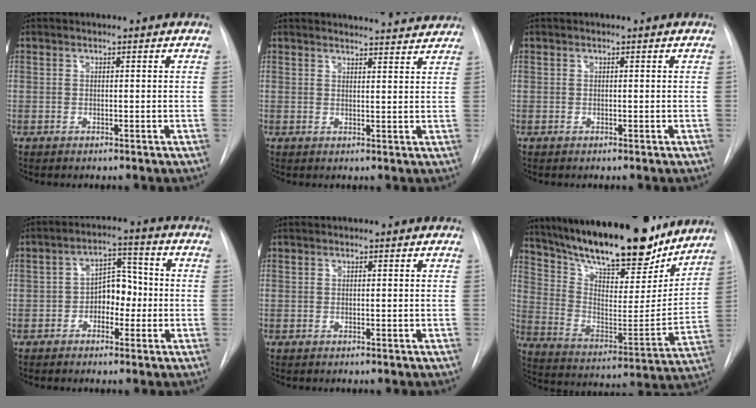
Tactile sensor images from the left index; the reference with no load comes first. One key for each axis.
{"total": 10.3, "fx": 10.0, "fy": 1.4, "fz": 1.6, "tx": -0.006, "ty": -0.008, "tz": 0.098}
{"total": 0.0}
{"total": 6.0, "fx": -2.0, "fy": 3.7, "fz": 4.3, "tx": -0.061, "ty": 0.018, "tz": -0.038}
{"total": 0.0}
{"total": 25.9, "fx": 21.4, "fy": 7.0, "fz": 12.8, "tx": -0.220, "ty": -0.016, "tz": 0.319}